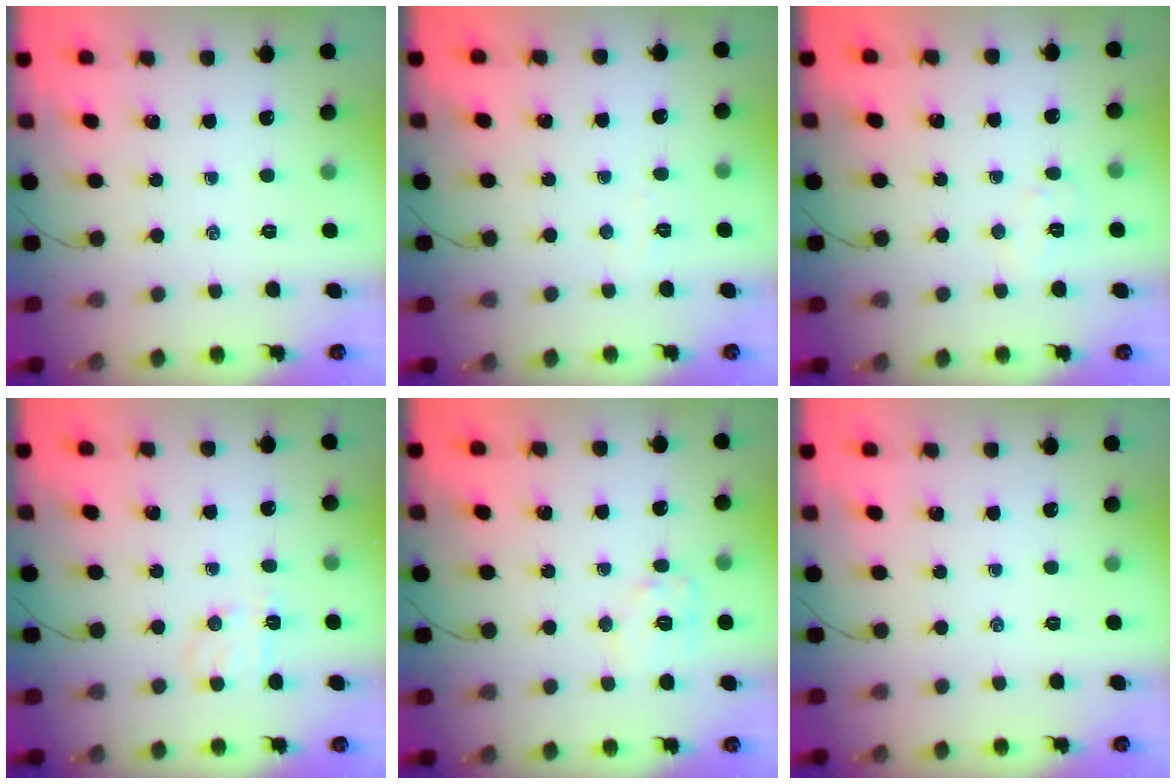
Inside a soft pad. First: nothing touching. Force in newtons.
{"total": 2.4, "press": 2.3, "slide": 0.6}
{"total": 4.0, "press": 3.9, "slide": 0.9}
{"total": 7.9, "press": 7.8, "slide": 1.4}
{"total": 8.4, "press": 8.4, "slide": 0.6}
{"total": 0.0}